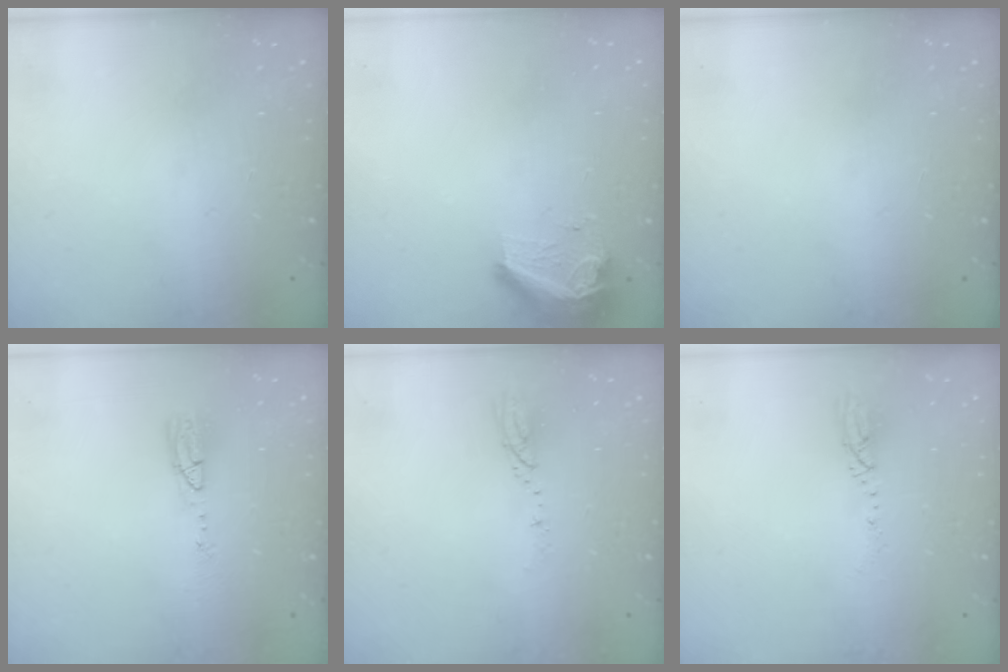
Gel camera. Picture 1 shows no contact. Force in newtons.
{"total": 8.4, "press": 8.4, "slide": 0.4}
{"total": 0.0}
{"total": 6.2, "press": 5.8, "slide": 2.2}
{"total": 3.2, "press": 3.1, "slide": 0.4}
{"total": 3.3, "press": 3.3, "slide": 0.8}